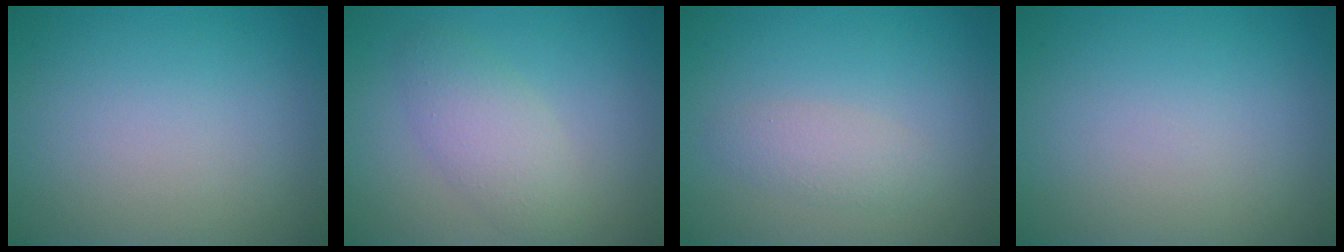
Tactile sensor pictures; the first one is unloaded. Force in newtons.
{"total": 3.1, "press": 3.1, "slide": 0.3}
{"total": 1.8, "press": 1.8, "slide": 0.0}
{"total": 0.0}